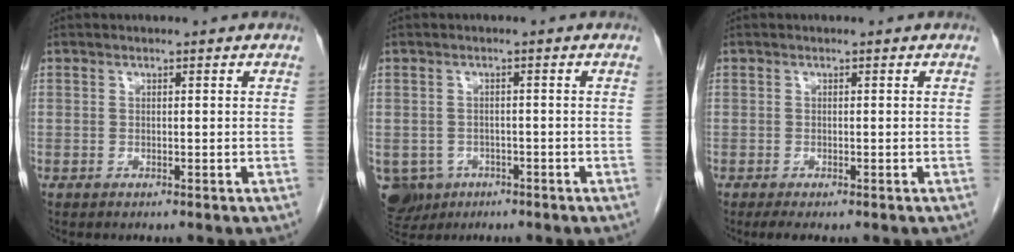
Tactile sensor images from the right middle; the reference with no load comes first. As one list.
[{"total": 7.8, "force": [-3.7, 6.6, 1.8], "torque": [-0.053, 0.003, -0.050]}, {"total": 2.4, "force": [-1.7, 0.7, 1.5], "torque": [-0.028, -0.009, -0.025]}]